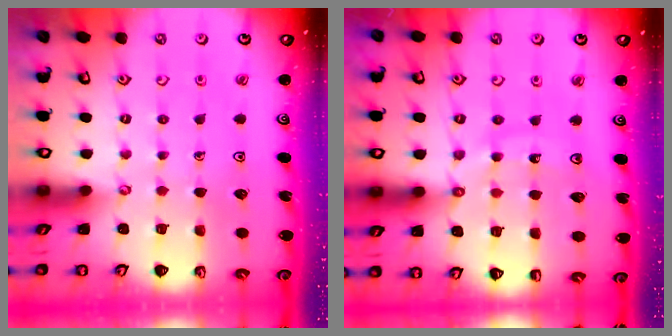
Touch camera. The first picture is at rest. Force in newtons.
{"total": 11.0, "press": 10.9, "slide": 1.4}